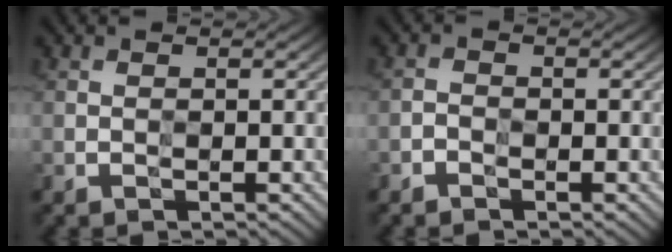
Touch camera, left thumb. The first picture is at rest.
{"total": 1.1, "force": [-0.9, 0.6, 0.1], "torque": [0.001, -0.002, -0.021]}